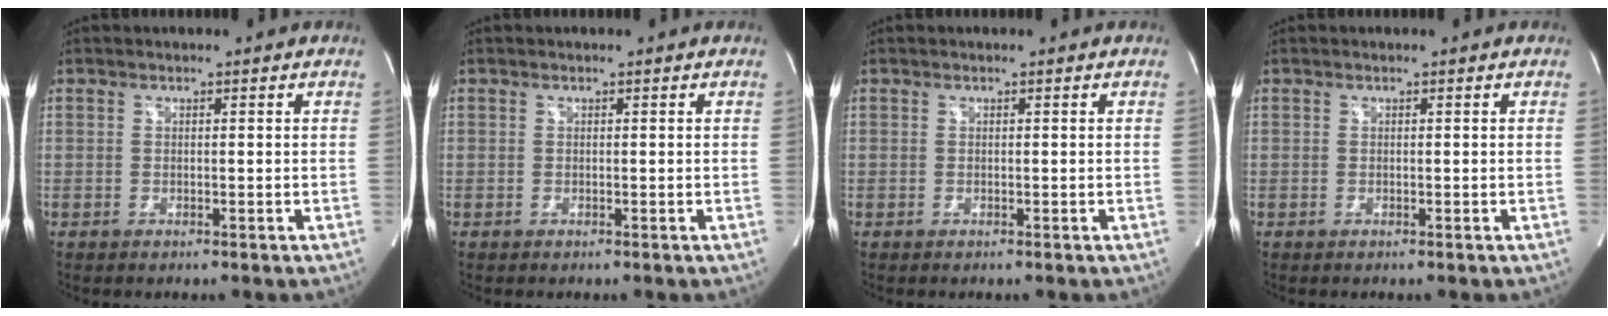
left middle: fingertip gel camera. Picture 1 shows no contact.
{"total": 0.0}
{"total": 0.0}
{"total": 0.0}